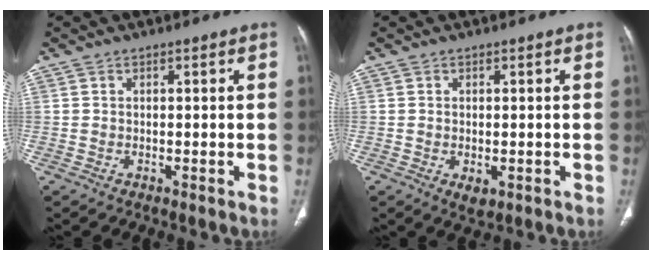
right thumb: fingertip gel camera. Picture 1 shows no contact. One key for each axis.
{"total": 2.4, "fx": -0.7, "fy": 1.4, "fz": 1.8, "tx": -0.024, "ty": -0.003, "tz": -0.004}